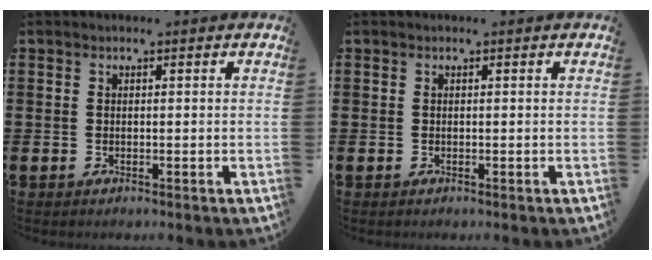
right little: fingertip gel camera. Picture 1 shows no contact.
{"total": 0.0}